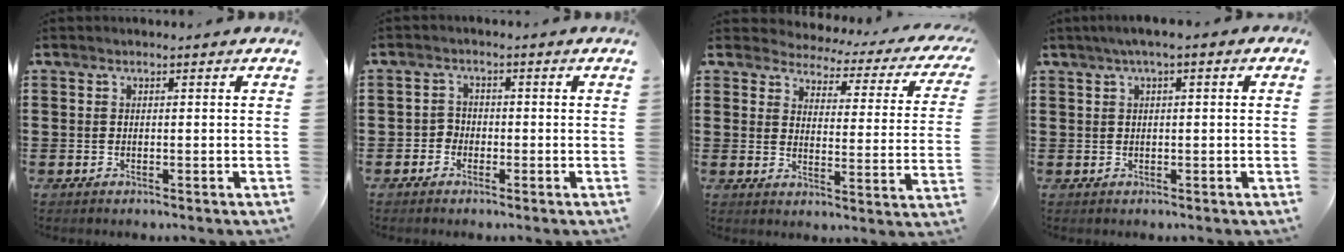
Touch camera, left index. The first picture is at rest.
{"total": 2.0, "force": [-1.2, 1.6, 0.2], "torque": [-0.011, 0.005, -0.027]}
{"total": 2.6, "force": [2.5, 0.5, 0.3], "torque": [-0.028, -0.023, 0.035]}
{"total": 1.7, "force": [0.1, 0.2, 1.7], "torque": [-0.030, 0.000, 0.001]}